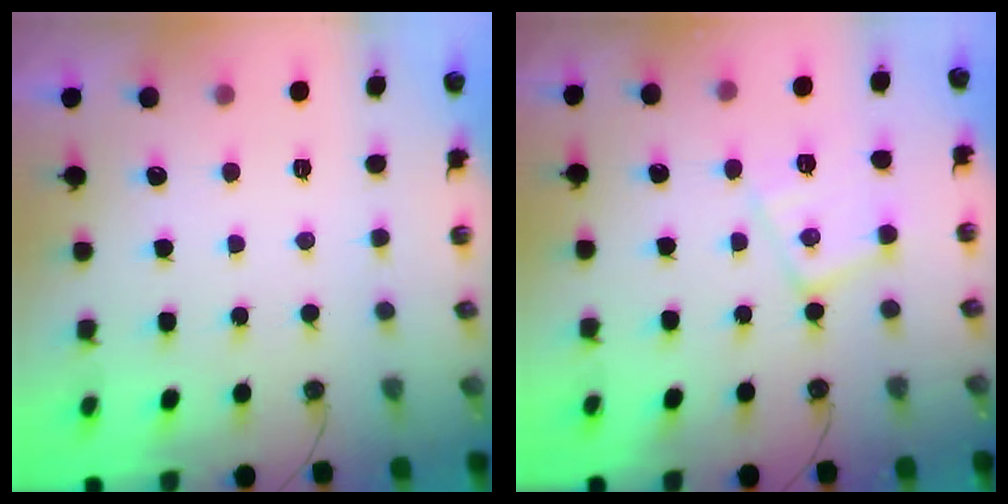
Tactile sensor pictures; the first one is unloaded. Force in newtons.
{"total": 12.4, "press": 12.4, "slide": 0.8}